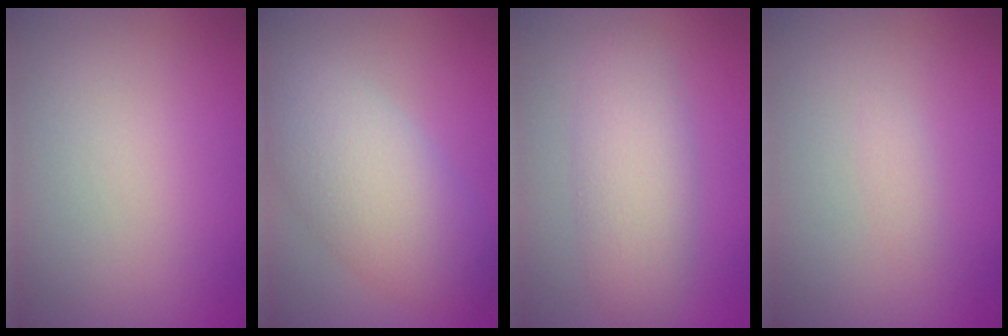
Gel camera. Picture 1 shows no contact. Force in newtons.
{"total": 7.0, "press": 7.0, "slide": 0.3}
{"total": 4.5, "press": 4.5, "slide": 0.2}
{"total": 0.8, "press": 0.8, "slide": 0.0}